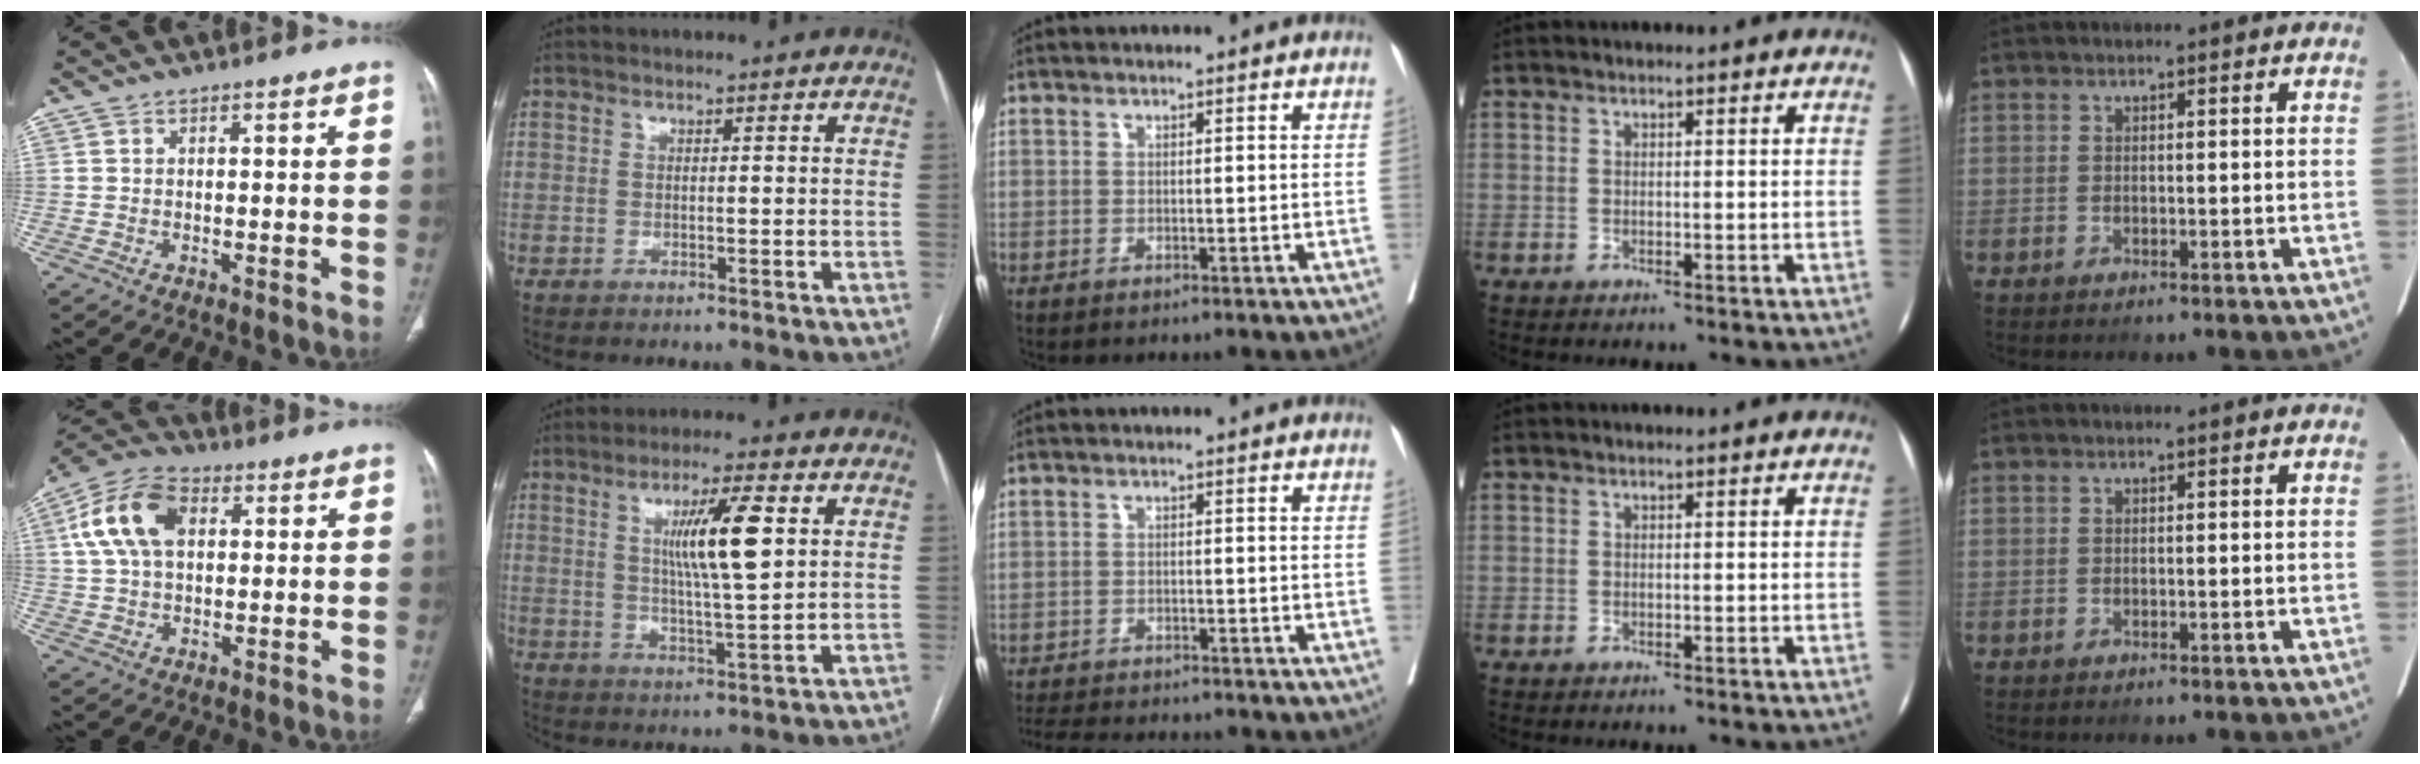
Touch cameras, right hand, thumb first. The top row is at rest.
{"thumb": {"total": 12.6, "force": [3.2, 7.9, 9.2], "torque": [-0.174, 0.022, 0.054]}, "index": {"total": 9.4, "force": [2.6, 0.6, 9.0], "torque": [-0.155, -0.003, 0.044]}, "middle": {"total": 10.9, "force": [-10.1, 1.9, 3.8], "torque": [-0.064, -0.008, -0.141]}}